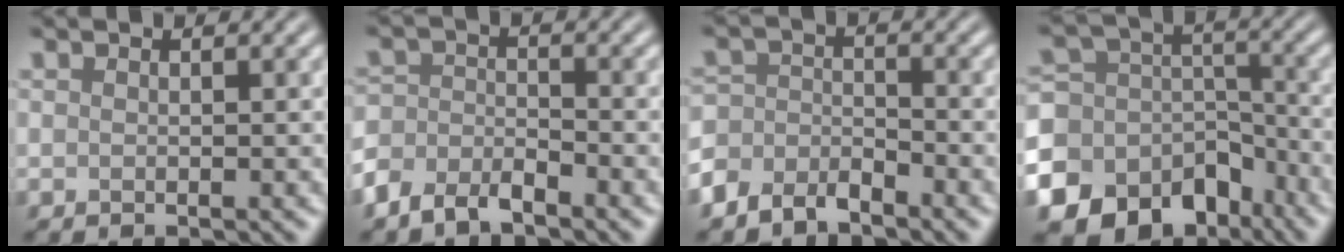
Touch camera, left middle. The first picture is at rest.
{"total": 3.6, "force": [-2.7, 1.7, 1.6], "torque": [-0.030, -0.002, -0.064]}
{"total": 3.6, "force": [-2.9, 1.8, 1.1], "torque": [-0.019, 0.002, -0.067]}
{"total": 15.6, "force": [-9.6, 11.5, 4.7], "torque": [-0.096, -0.050, -0.148]}